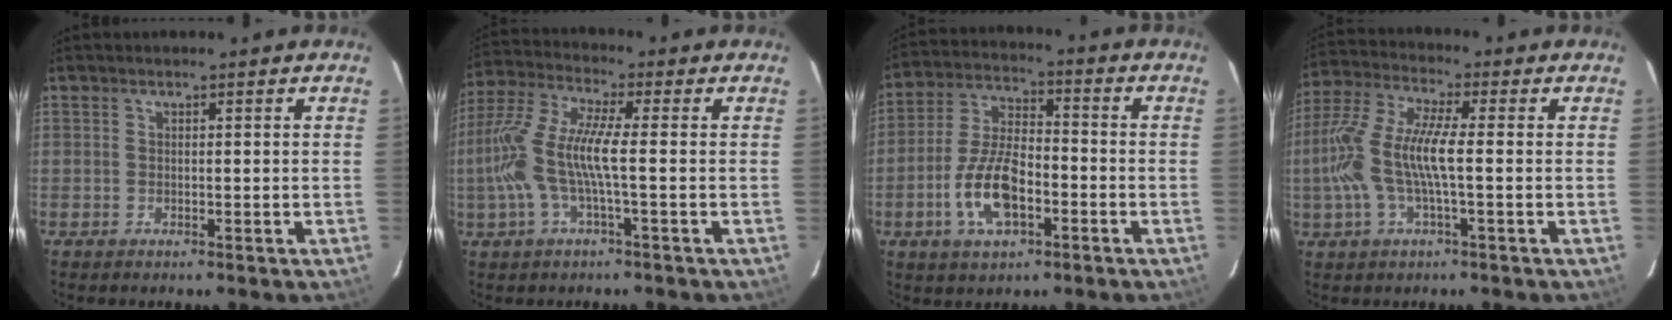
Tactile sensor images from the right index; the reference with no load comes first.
{"total": 12.1, "force": [-2.0, 1.4, 11.9], "torque": [-0.242, -0.001, -0.039]}
{"total": 11.8, "force": [-4.5, 5.3, 9.5], "torque": [-0.202, 0.004, -0.080]}
{"total": 12.6, "force": [-1.4, 2.6, 12.3], "torque": [-0.257, 0.004, -0.029]}